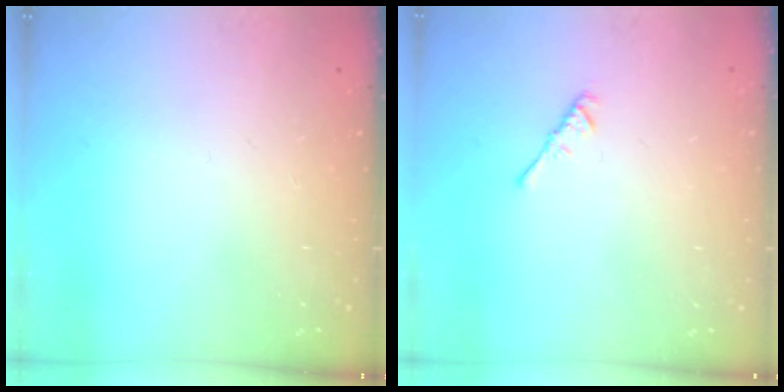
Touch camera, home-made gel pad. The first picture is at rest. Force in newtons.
{"total": 2.4, "press": 2.3, "slide": 0.6}